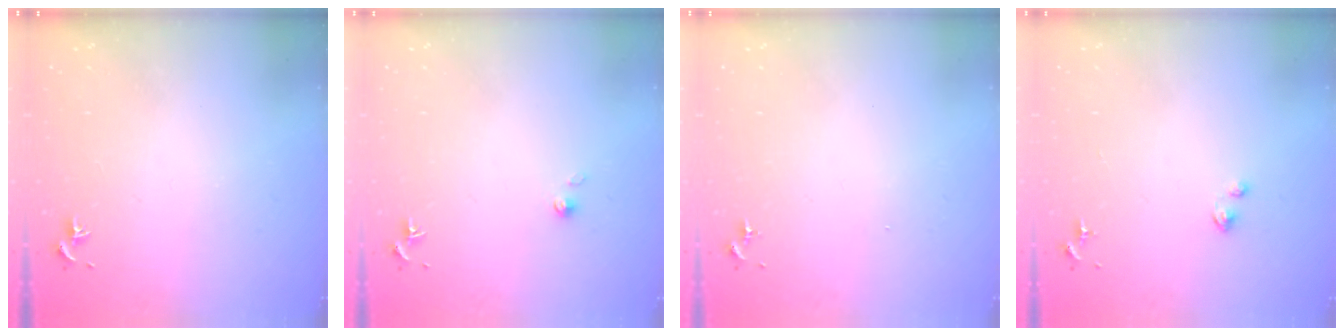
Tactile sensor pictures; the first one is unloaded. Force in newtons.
{"total": 2.2, "press": 2.2, "slide": 0.2}
{"total": 0.0}
{"total": 2.0, "press": 2.0, "slide": 0.4}